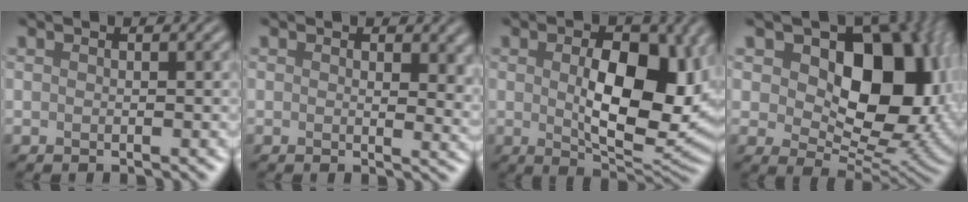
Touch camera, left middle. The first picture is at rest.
{"total": 3.4, "force": [1.1, 1.9, 2.6], "torque": [-0.026, -0.008, 0.014]}
{"total": 10.6, "force": [0.7, 5.6, 8.9], "torque": [-0.134, -0.009, 0.020]}
{"total": 15.8, "force": [4.3, 10.1, 11.3], "torque": [-0.129, 0.003, 0.065]}